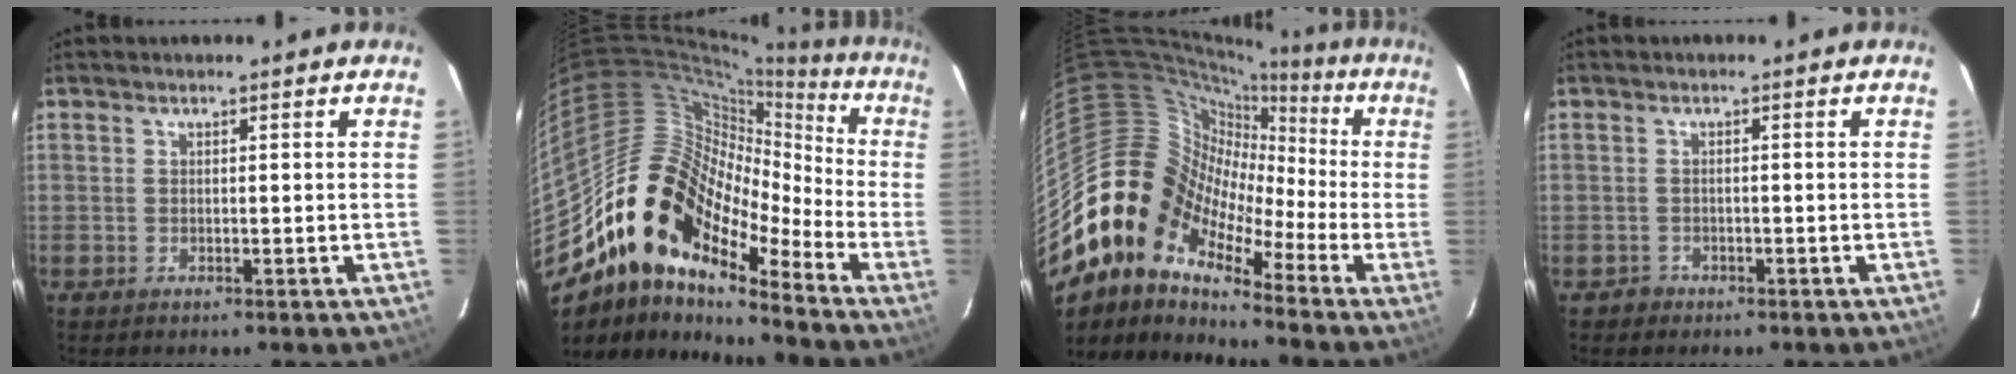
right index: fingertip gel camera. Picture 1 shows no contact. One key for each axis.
{"total": 17.5, "fx": -11.7, "fy": 9.3, "fz": 9.2, "tx": -0.143, "ty": 0.022, "tz": -0.232}
{"total": 13.3, "fx": -5.1, "fy": 10.1, "fz": 6.8, "tx": -0.106, "ty": 0.014, "tz": -0.126}
{"total": 2.3, "fx": -1.3, "fy": 1.9, "fz": 0.2, "tx": -0.008, "ty": 0.005, "tz": -0.016}